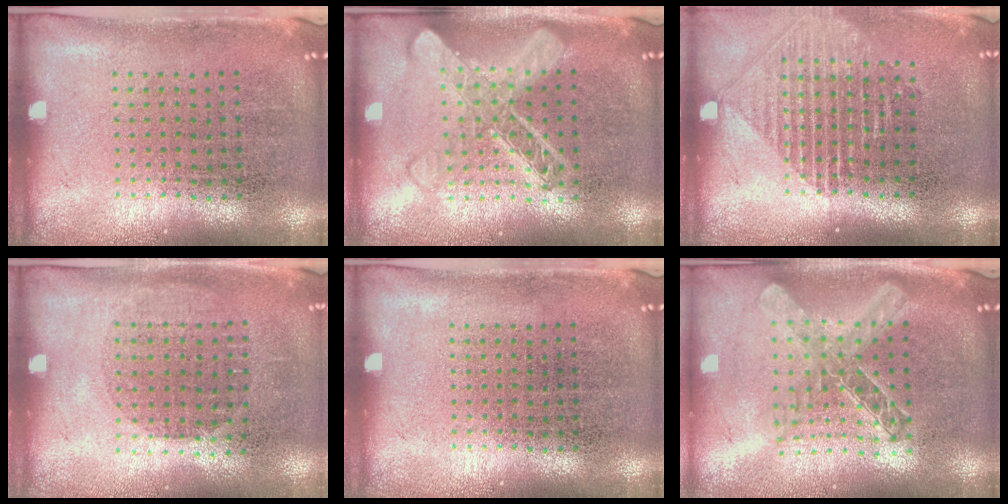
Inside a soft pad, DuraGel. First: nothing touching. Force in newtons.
{"total": 2.4, "press": 2.4, "slide": 0.4}
{"total": 1.4, "press": 1.2, "slide": 0.7}
{"total": 1.0, "press": 0.9, "slide": 0.3}
{"total": 0.0}
{"total": 1.9, "press": 1.7, "slide": 1.0}